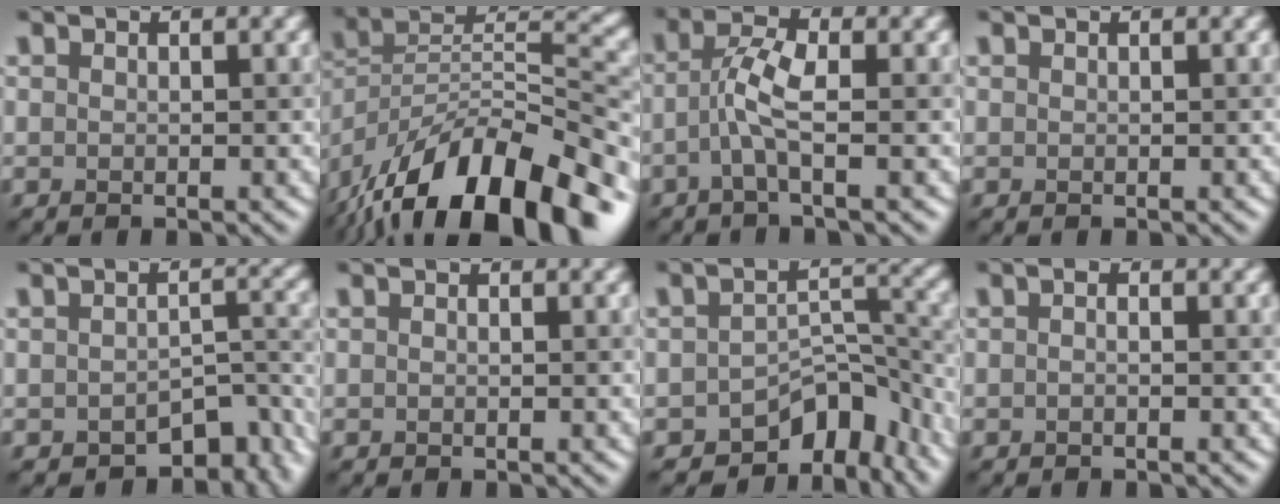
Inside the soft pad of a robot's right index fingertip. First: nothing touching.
{"total": 16.4, "force": [-11.1, 6.4, 10.2], "torque": [-0.188, 0.026, -0.192]}
{"total": 3.3, "force": [-0.8, 0.5, 3.1], "torque": [-0.064, 0.019, -0.022]}
{"total": 0.0}
{"total": 7.0, "force": [-5.0, 3.2, 3.7], "torque": [-0.026, -0.007, -0.061]}
{"total": 0.0}
{"total": 6.7, "force": [-4.9, 3.4, 3.1], "torque": [-0.015, 0.006, -0.079]}
{"total": 0.7, "force": [-0.1, 0.2, 0.6], "torque": [-0.001, -0.004, -0.012]}